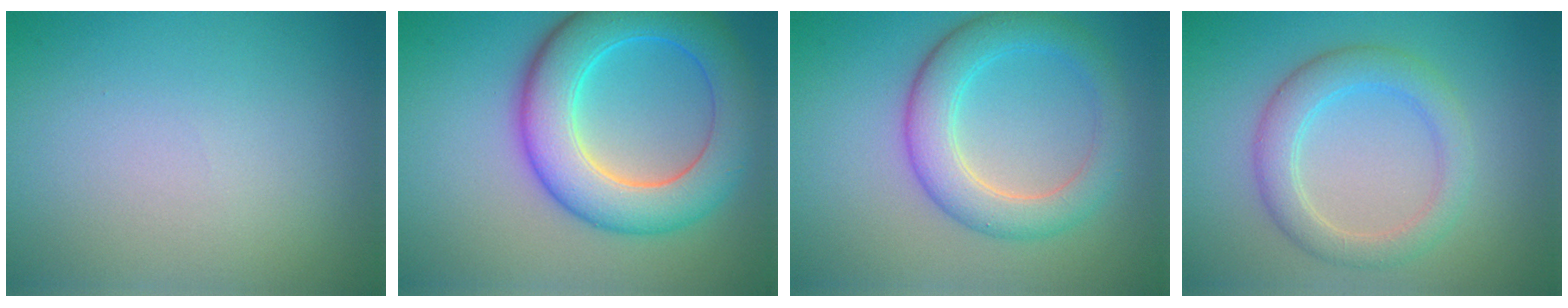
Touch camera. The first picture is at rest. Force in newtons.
{"total": 8.5, "press": 8.5, "slide": 0.1}
{"total": 5.0, "press": 5.0, "slide": 0.1}
{"total": 3.7, "press": 3.7, "slide": 0.1}